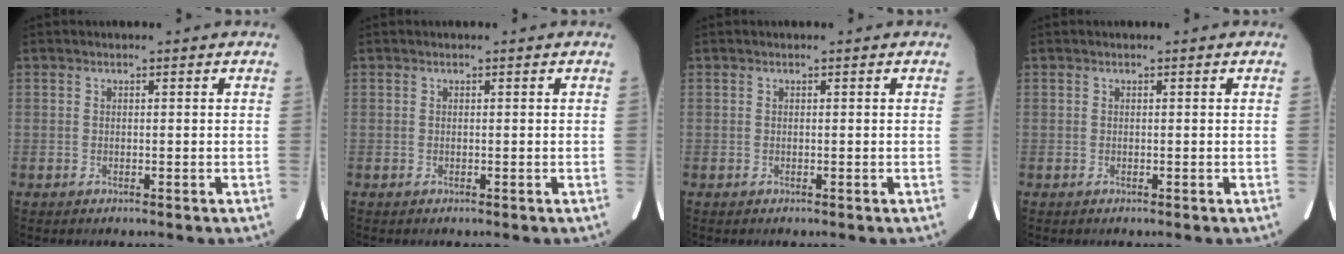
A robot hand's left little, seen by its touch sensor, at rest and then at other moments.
{"total": 0.0}
{"total": 0.0}
{"total": 0.0}